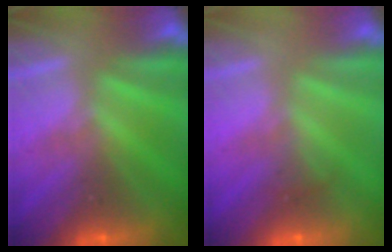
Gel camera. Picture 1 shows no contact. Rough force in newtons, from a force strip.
{"total": 2.0}